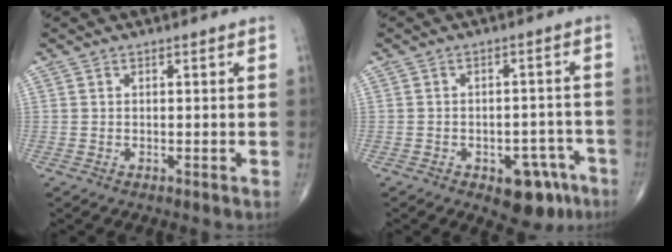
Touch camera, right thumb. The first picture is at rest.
{"total": 8.9, "force": [-5.0, 4.8, 5.5], "torque": [-0.039, 0.038, -0.058]}